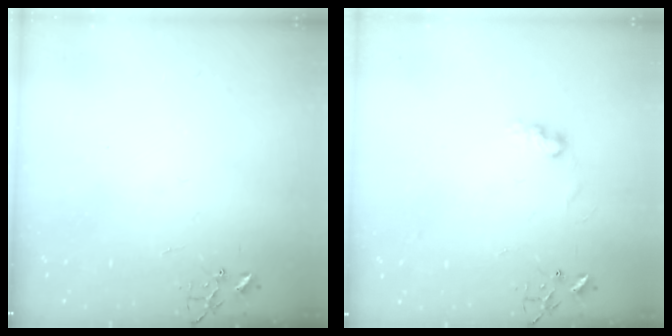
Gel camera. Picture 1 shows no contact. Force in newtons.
{"total": 7.3, "press": 7.2, "slide": 0.8}